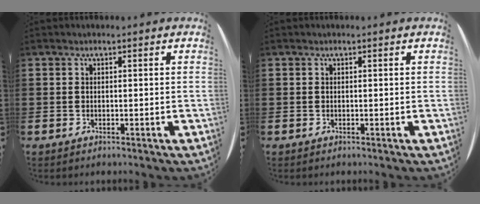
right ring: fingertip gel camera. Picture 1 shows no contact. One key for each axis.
{"total": 0.0}